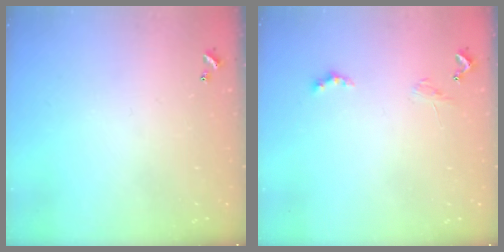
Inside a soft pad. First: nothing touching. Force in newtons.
{"total": 1.1, "press": 1.1, "slide": 0.4}